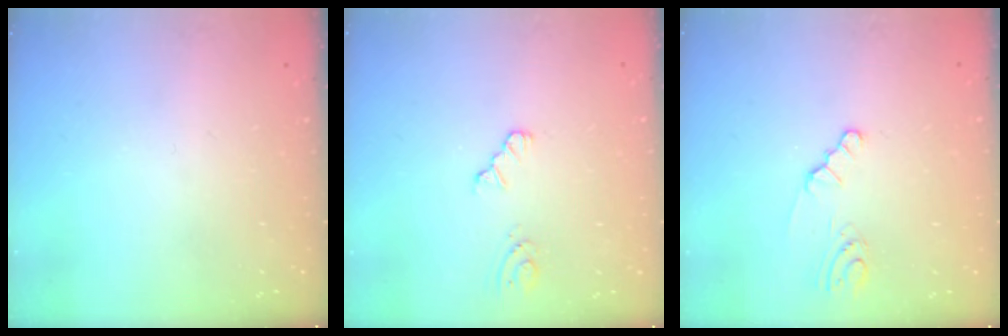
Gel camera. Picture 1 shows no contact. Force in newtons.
{"total": 3.5, "press": 3.4, "slide": 0.5}
{"total": 2.2, "press": 2.2, "slide": 0.3}